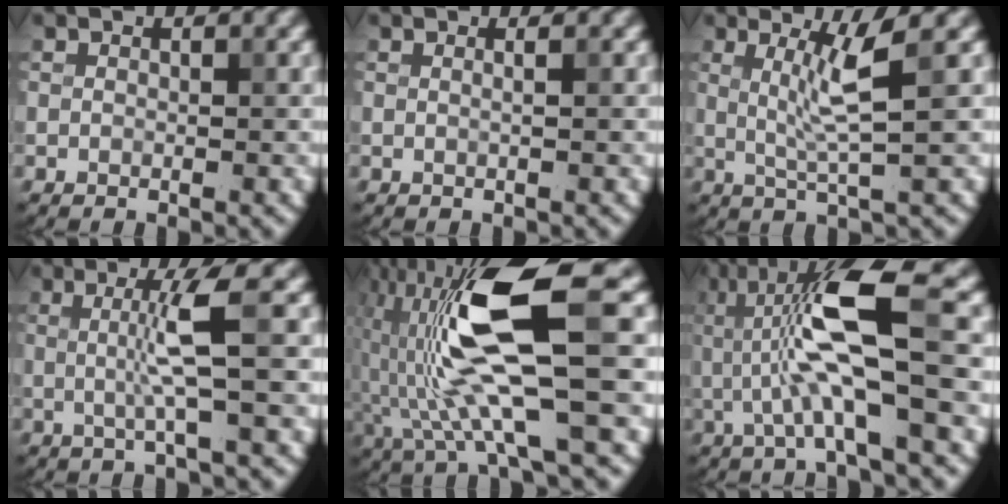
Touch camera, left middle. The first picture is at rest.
{"total": 1.3, "force": [0.4, 0.6, 1.1], "torque": [-0.008, 0.000, -0.011]}
{"total": 3.8, "force": [1.0, 0.4, 3.6], "torque": [-0.071, -0.003, 0.024]}
{"total": 4.0, "force": [0.3, 0.3, 3.9], "torque": [-0.076, -0.001, 0.003]}
{"total": 12.0, "force": [0.1, 2.5, 11.8], "torque": [-0.235, 0.013, 0.007]}
{"total": 9.0, "force": [0.6, 1.8, 8.8], "torque": [-0.159, 0.004, 0.011]}